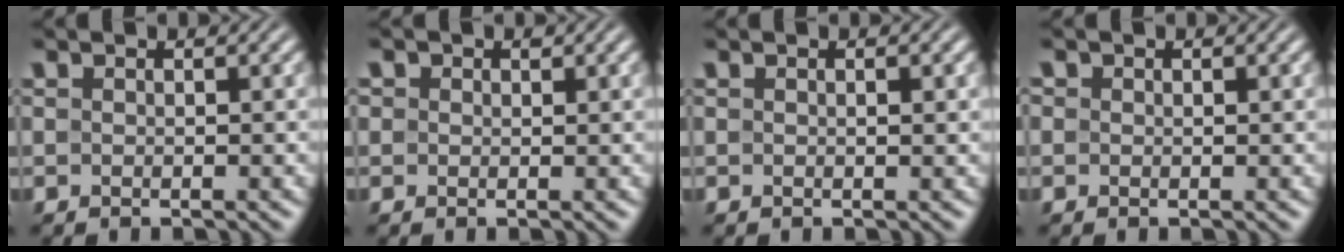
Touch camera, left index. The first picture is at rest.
{"total": 1.0, "force": [0.6, 0.7, 0.3], "torque": [-0.003, -0.002, 0.003]}
{"total": 0.7, "force": [0.2, 0.1, 0.7], "torque": [-0.011, 0.003, 0.003]}
{"total": 0.5, "force": [0.2, 0.4, 0.2], "torque": [0.000, -0.003, 0.000]}